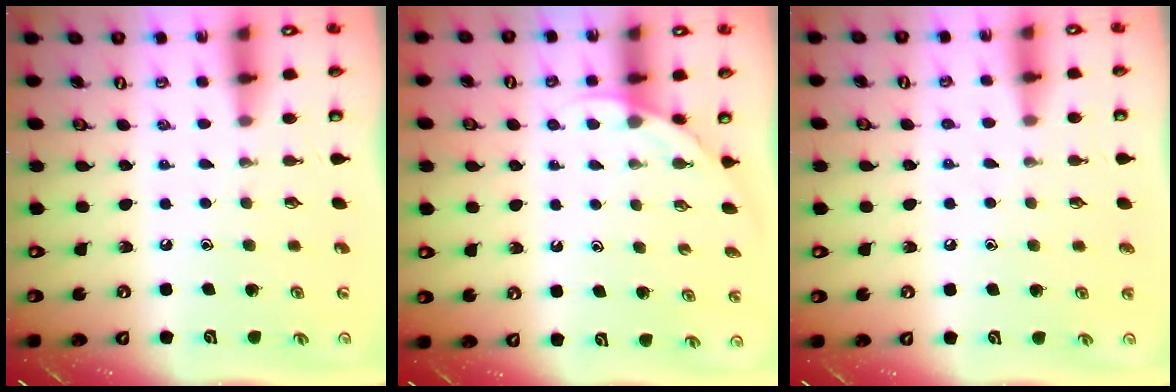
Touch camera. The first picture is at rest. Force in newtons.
{"total": 2.5, "press": 2.5, "slide": 0.2}
{"total": 4.5, "press": 4.4, "slide": 0.7}